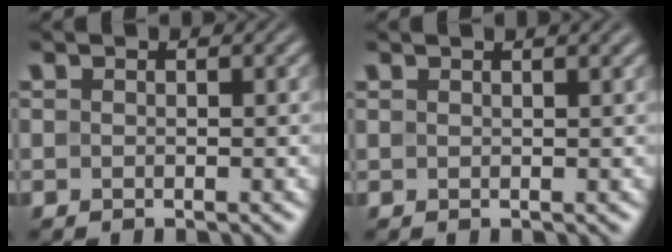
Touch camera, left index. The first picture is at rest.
{"total": 2.1, "force": [1.5, 0.7, 1.3], "torque": [-0.010, 0.009, 0.009]}